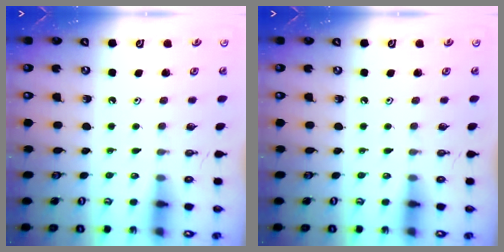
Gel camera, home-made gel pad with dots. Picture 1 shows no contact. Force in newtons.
{"total": 0.0}